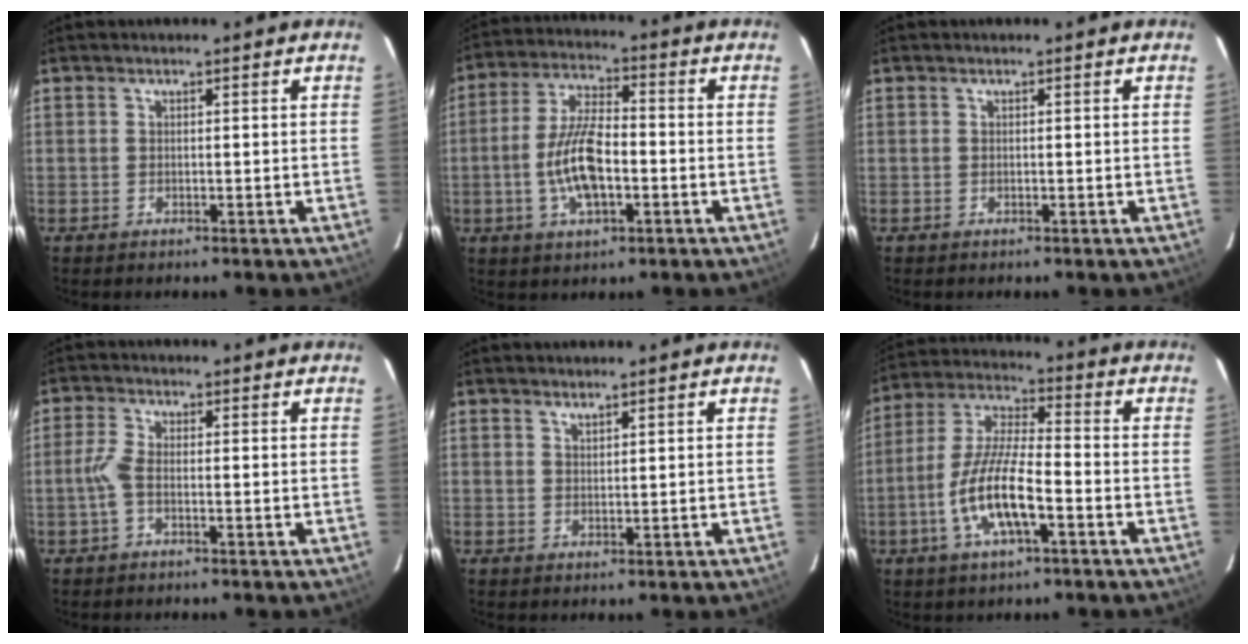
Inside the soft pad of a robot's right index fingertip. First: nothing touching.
{"total": 11.0, "force": [-2.7, 4.2, 9.8], "torque": [-0.198, 0.003, -0.049]}
{"total": 0.0}
{"total": 2.9, "force": [-1.1, 0.7, 2.6], "torque": [-0.065, 0.003, -0.023]}
{"total": 1.1, "force": [1.1, 0.2, 0.3], "torque": [-0.005, 0.000, 0.019]}
{"total": 12.5, "force": [-4.8, 3.2, 11.1], "torque": [-0.234, -0.003, -0.093]}